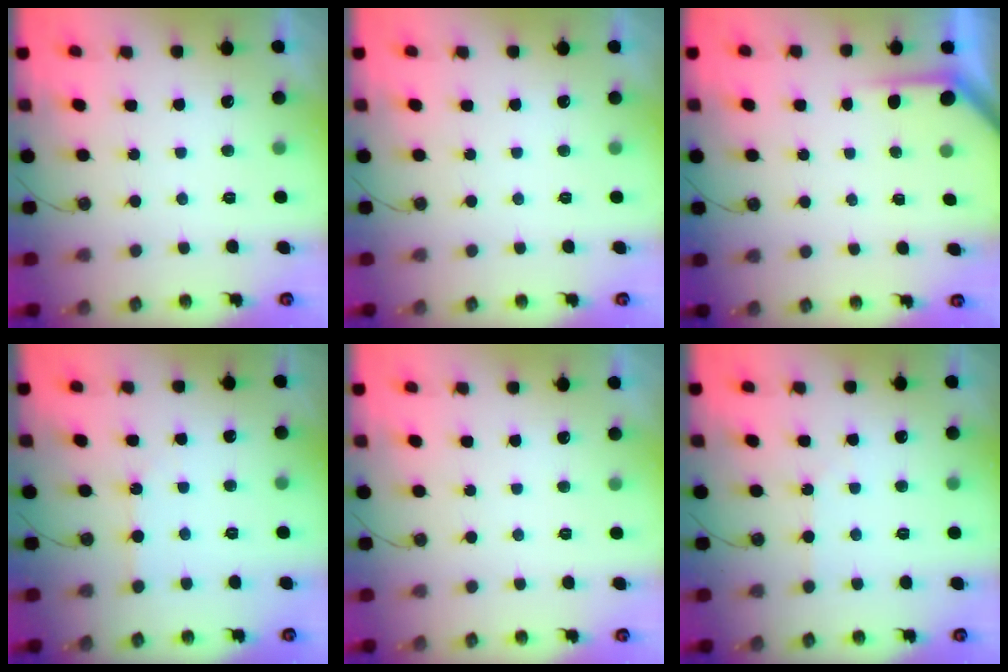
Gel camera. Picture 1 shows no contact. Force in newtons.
{"total": 0.0}
{"total": 2.2, "press": 2.2, "slide": 0.3}
{"total": 1.4, "press": 1.3, "slide": 0.3}
{"total": 0.0}
{"total": 3.7, "press": 3.7, "slide": 0.5}